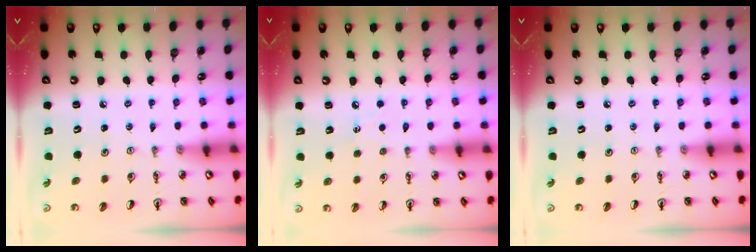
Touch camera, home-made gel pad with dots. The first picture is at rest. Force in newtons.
{"total": 4.0, "press": 4.0, "slide": 0.5}
{"total": 0.0}